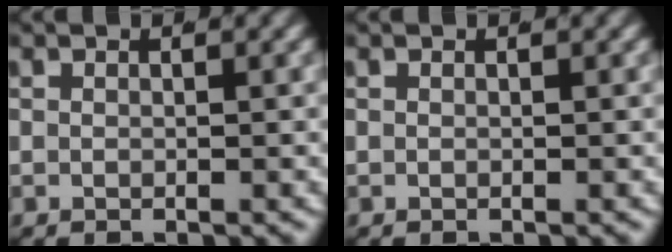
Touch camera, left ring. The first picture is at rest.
{"total": 0.0}